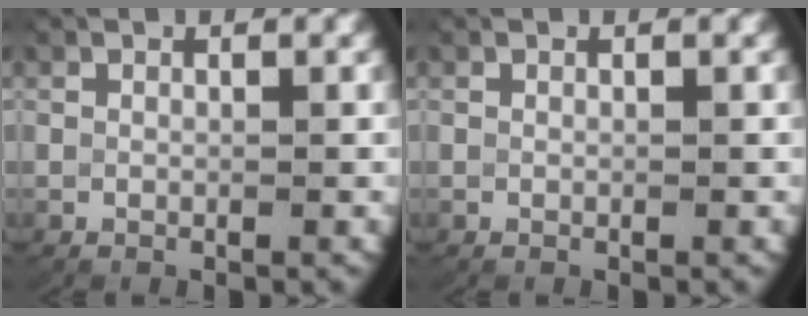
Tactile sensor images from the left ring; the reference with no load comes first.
{"total": 0.0}